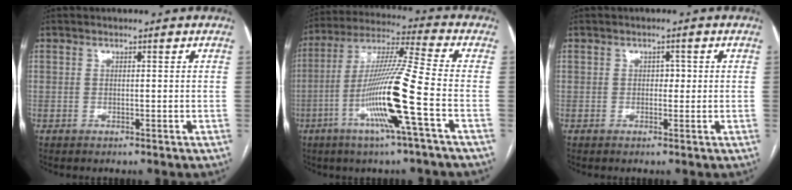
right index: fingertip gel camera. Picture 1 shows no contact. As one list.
[{"total": 15.0, "force": [-5.0, -1.3, 14.1], "torque": [-0.277, -0.007, -0.100]}, {"total": 1.3, "force": [0.1, 1.0, 0.9], "torque": [-0.008, 0.005, -0.002]}]